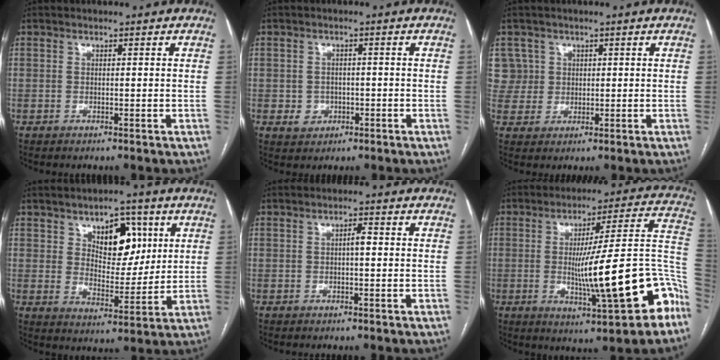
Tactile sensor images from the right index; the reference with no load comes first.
{"total": 3.0, "force": [-0.7, 2.8, 0.8], "torque": [-0.001, 0.007, -0.002]}
{"total": 5.0, "force": [1.8, 4.6, -0.3], "torque": [0.022, 0.014, 0.040]}
{"total": 9.5, "force": [4.1, 5.3, 6.7], "torque": [-0.094, 0.009, 0.070]}
{"total": 1.6, "force": [-0.1, 0.4, 1.5], "torque": [-0.025, 0.004, -0.001]}
{"total": 19.6, "force": [-6.6, 2.2, 18.3], "torque": [-0.207, 0.020, -0.084]}